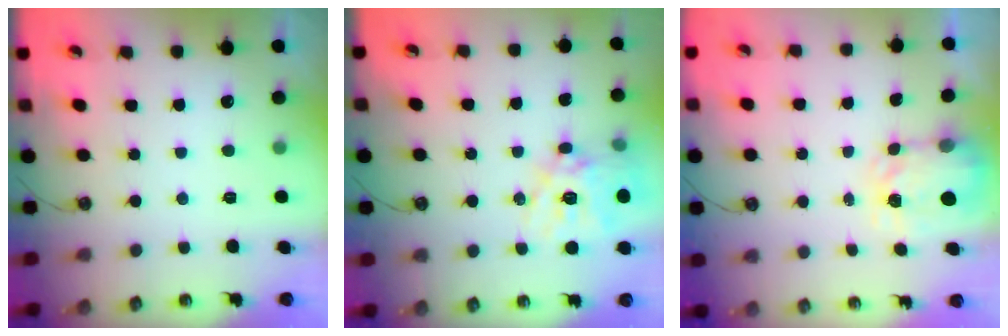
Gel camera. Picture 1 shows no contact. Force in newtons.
{"total": 17.6, "press": 17.5, "slide": 1.9}
{"total": 3.8, "press": 3.8, "slide": 0.6}